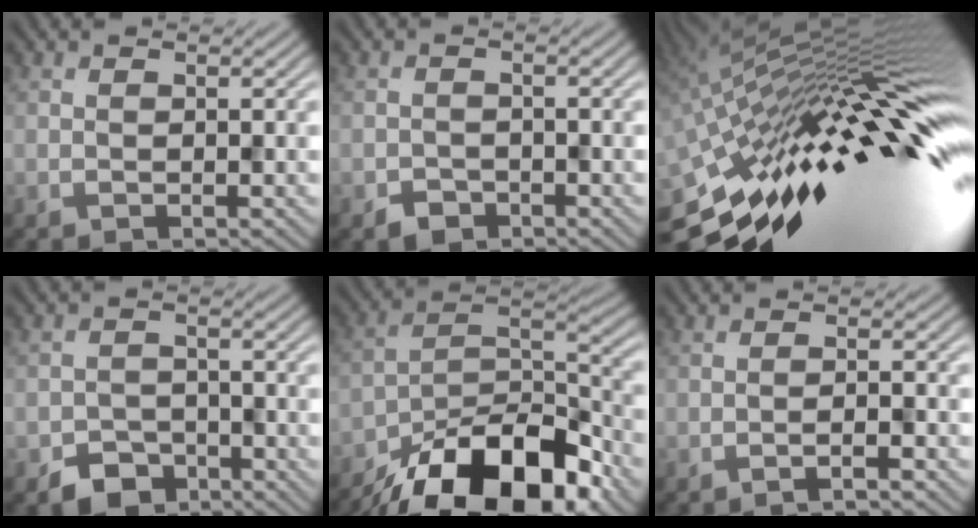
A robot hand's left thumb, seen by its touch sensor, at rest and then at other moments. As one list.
[{"total": 2.0, "force": [-1.4, 1.3, 0.5], "torque": [-0.006, 0.000, -0.031]}, {"total": 18.9, "force": [-2.8, 4.1, 18.3], "torque": [-0.302, 0.006, -0.075]}, {"total": 4.1, "force": [-2.9, 2.6, 1.4], "torque": [-0.023, -0.005, -0.059]}, {"total": 17.7, "force": [-12.5, 7.5, 10.1], "torque": [-0.198, -0.027, -0.200]}, {"total": 1.8, "force": [-1.3, 0.1, 1.3], "torque": [-0.018, 0.008, -0.030]}]